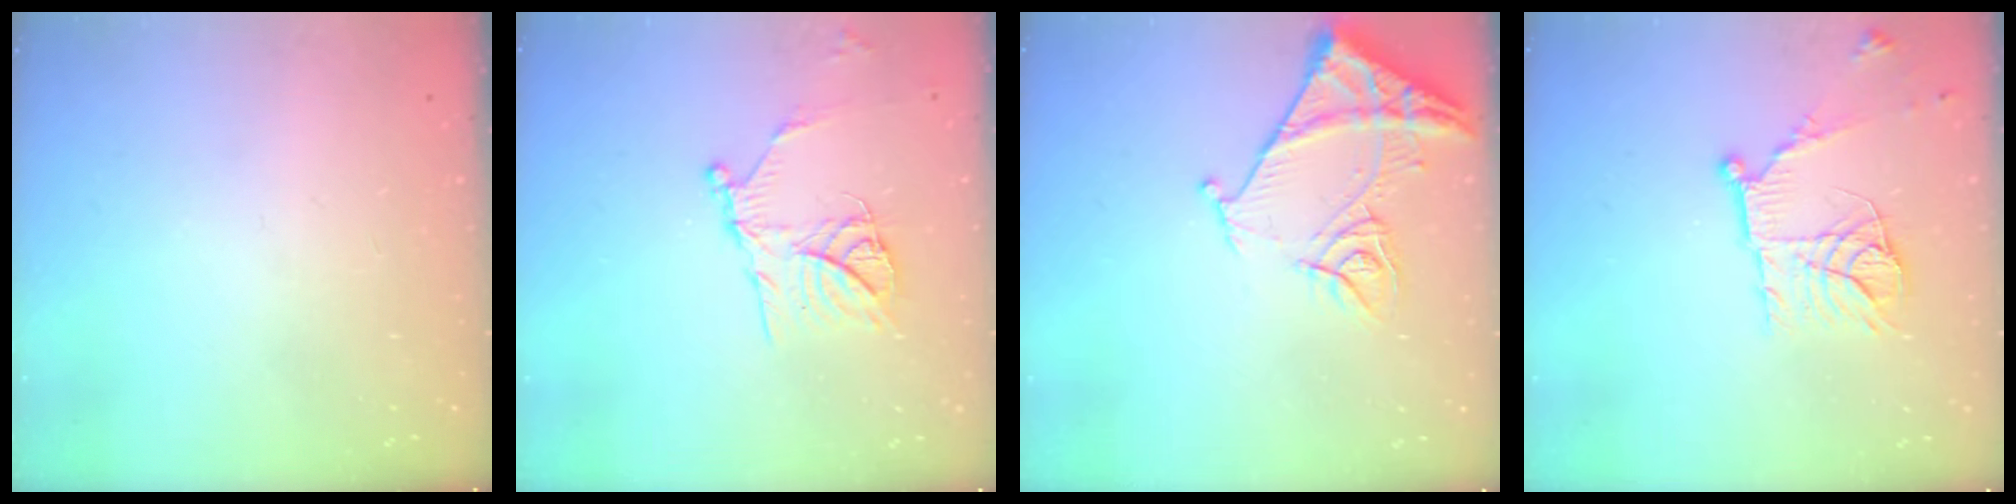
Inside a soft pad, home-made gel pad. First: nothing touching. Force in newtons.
{"total": 13.6, "press": 13.5, "slide": 1.3}
{"total": 11.7, "press": 11.6, "slide": 1.2}
{"total": 14.9, "press": 14.8, "slide": 1.4}